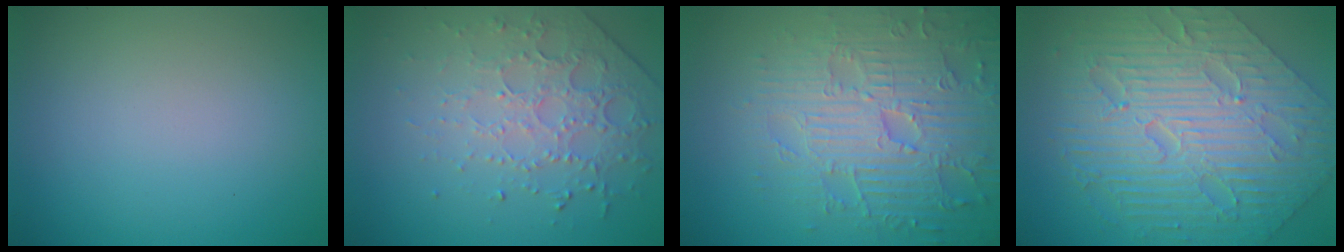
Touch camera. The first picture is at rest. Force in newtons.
{"total": 4.7, "press": 3.2, "slide": 3.5}
{"total": 7.1, "press": 5.6, "slide": 4.4}
{"total": 10.4, "press": 7.1, "slide": 7.6}